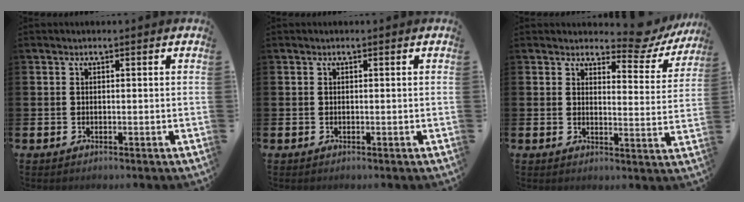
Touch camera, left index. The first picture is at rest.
{"total": 0.0}
{"total": 5.2, "force": [4.7, 1.6, 1.5], "torque": [-0.022, -0.032, 0.077]}